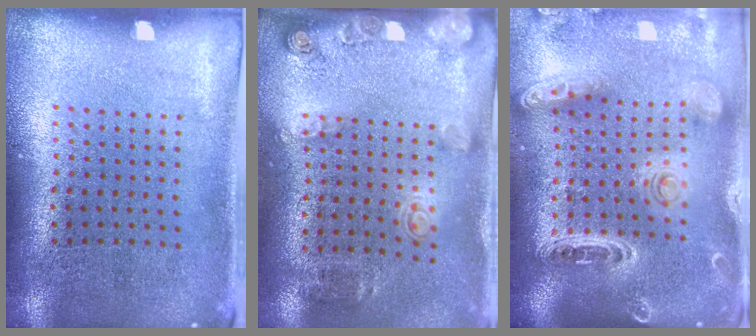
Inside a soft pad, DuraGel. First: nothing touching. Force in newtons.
{"total": 1.9, "press": 1.3, "slide": 1.4}
{"total": 1.9, "press": 1.9, "slide": 0.5}